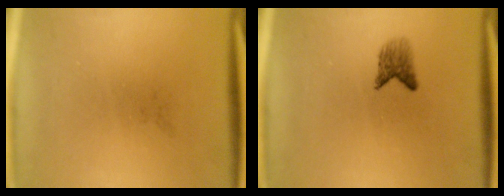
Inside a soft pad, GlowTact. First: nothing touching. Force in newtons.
{"total": 2.3}